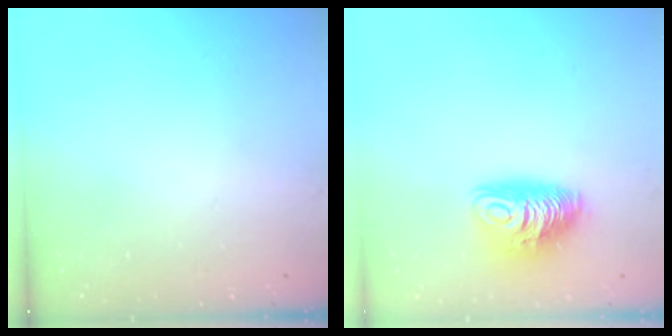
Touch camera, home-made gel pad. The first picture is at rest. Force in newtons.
{"total": 10.1, "press": 10.1, "slide": 0.5}